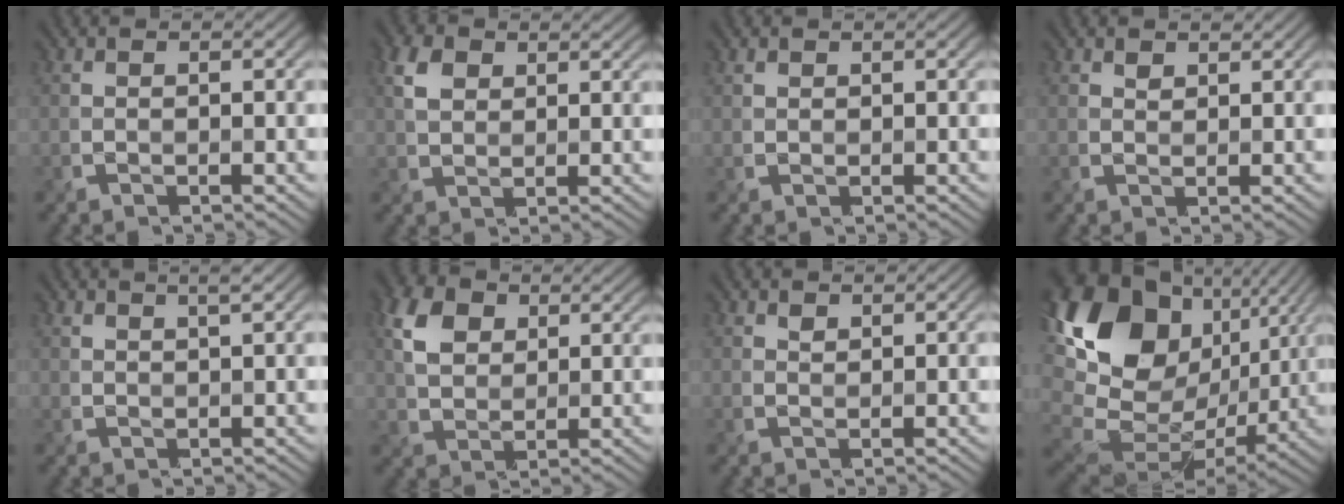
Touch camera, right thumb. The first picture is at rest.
{"total": 4.3, "force": [2.0, 2.9, 2.5], "torque": [-0.060, 0.007, 0.036]}
{"total": 0.8, "force": [0.6, 0.5, 0.1], "torque": [-0.002, 0.000, 0.014]}
{"total": 1.2, "force": [1.0, 0.5, 0.3], "torque": [-0.005, -0.001, 0.020]}
{"total": 2.0, "force": [1.5, 0.1, 1.3], "torque": [-0.026, 0.005, 0.031]}
{"total": 6.6, "force": [2.9, 4.4, 3.9], "torque": [-0.098, 0.006, 0.053]}
{"total": 0.9, "force": [0.8, 0.3, 0.2], "torque": [-0.003, -0.001, 0.017]}
{"total": 19.9, "force": [4.6, 14.1, 13.3], "torque": [-0.298, 0.010, 0.111]}